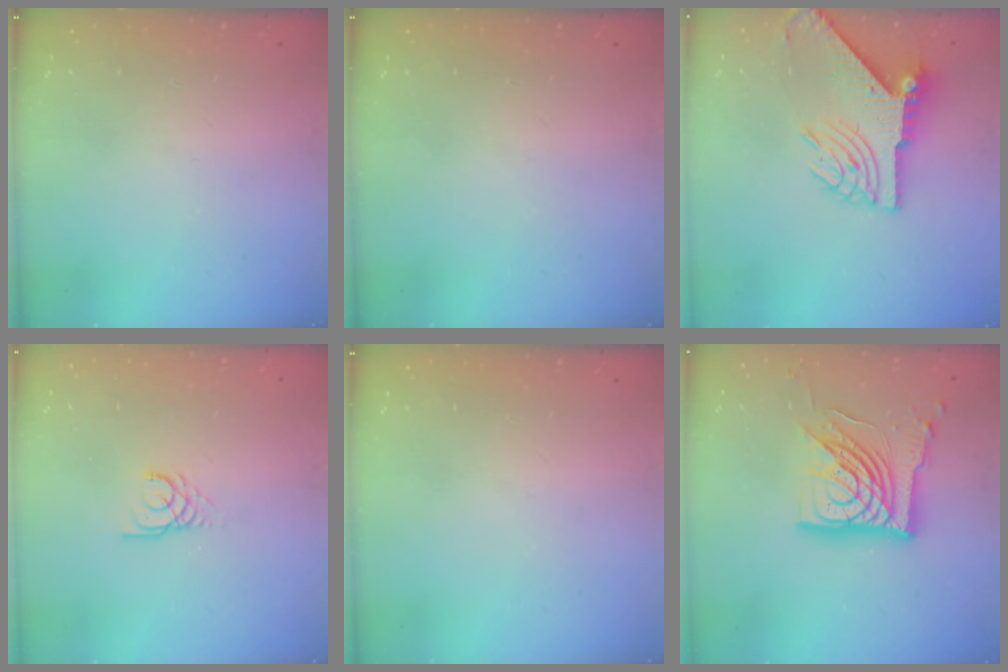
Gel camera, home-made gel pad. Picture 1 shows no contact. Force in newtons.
{"total": 0.0}
{"total": 9.8, "press": 9.7, "slide": 1.3}
{"total": 2.9, "press": 2.9, "slide": 0.3}
{"total": 0.0}
{"total": 20.4, "press": 20.2, "slide": 2.2}